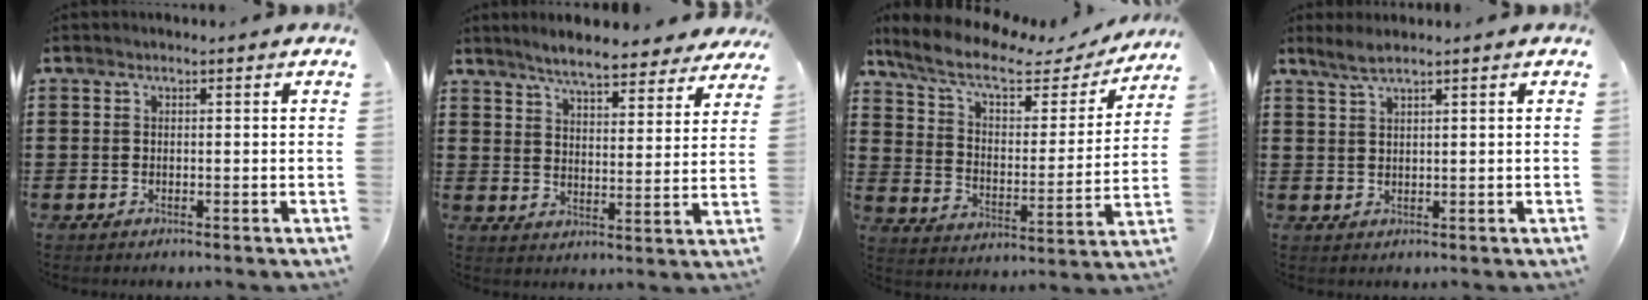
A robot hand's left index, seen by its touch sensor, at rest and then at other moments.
{"total": 6.2, "force": [5.7, 0.3, 2.4], "torque": [-0.060, -0.026, 0.100]}
{"total": 8.8, "force": [6.4, 2.6, 5.5], "torque": [-0.129, -0.029, 0.108]}
{"total": 2.3, "force": [1.7, -0.1, 1.5], "torque": [-0.033, 0.000, 0.032]}